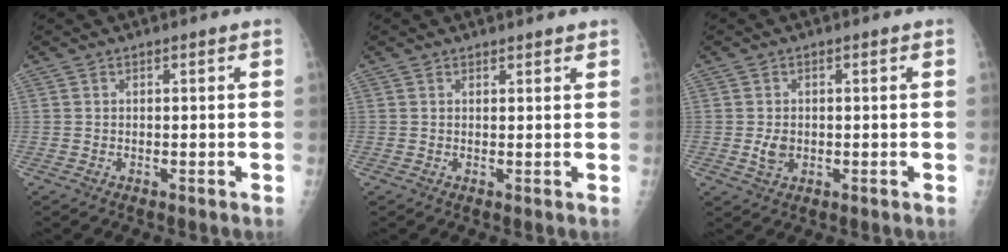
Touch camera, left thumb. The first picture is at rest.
{"total": 1.5, "force": [1.3, 0.5, 0.5], "torque": [0.000, -0.006, 0.017]}
{"total": 2.9, "force": [-0.2, 2.1, 1.9], "torque": [-0.030, -0.002, 0.001]}